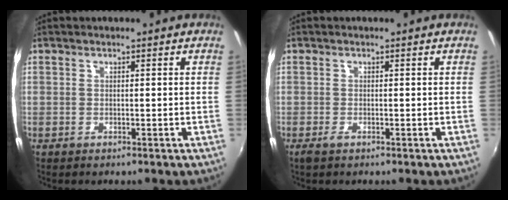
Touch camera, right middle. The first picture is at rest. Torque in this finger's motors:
{"motor_torque": [0.32, -0.24, 0.00, 0.02]}